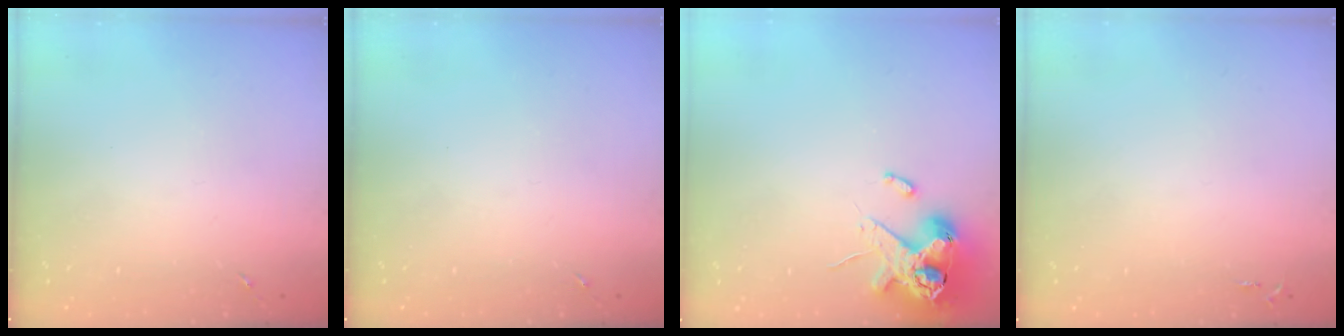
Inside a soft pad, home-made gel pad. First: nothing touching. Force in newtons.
{"total": 0.0}
{"total": 12.3, "press": 12.1, "slide": 1.9}
{"total": 2.5, "press": 2.5, "slide": 0.3}